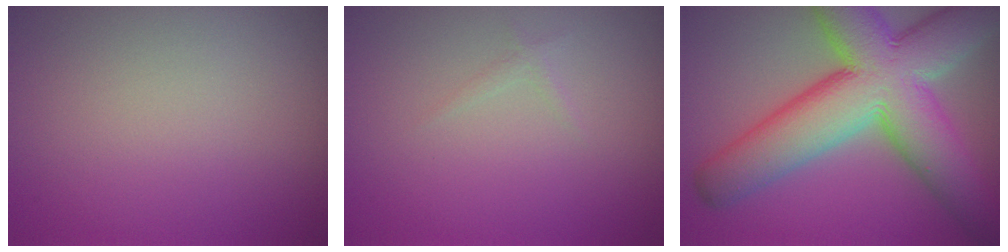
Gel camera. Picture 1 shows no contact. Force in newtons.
{"total": 0.6, "press": 0.6, "slide": 0.1}
{"total": 13.8, "press": 13.8, "slide": 0.8}